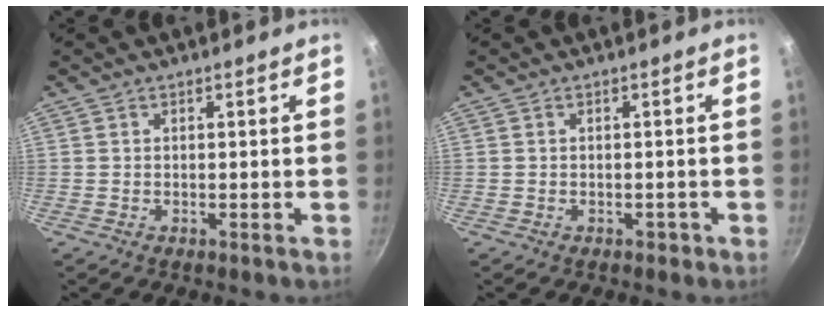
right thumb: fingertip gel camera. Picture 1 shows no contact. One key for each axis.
{"total": 0.8, "fx": -0.5, "fy": 0.6, "fz": 0.3, "tx": 0.001, "ty": 0.004, "tz": -0.008}